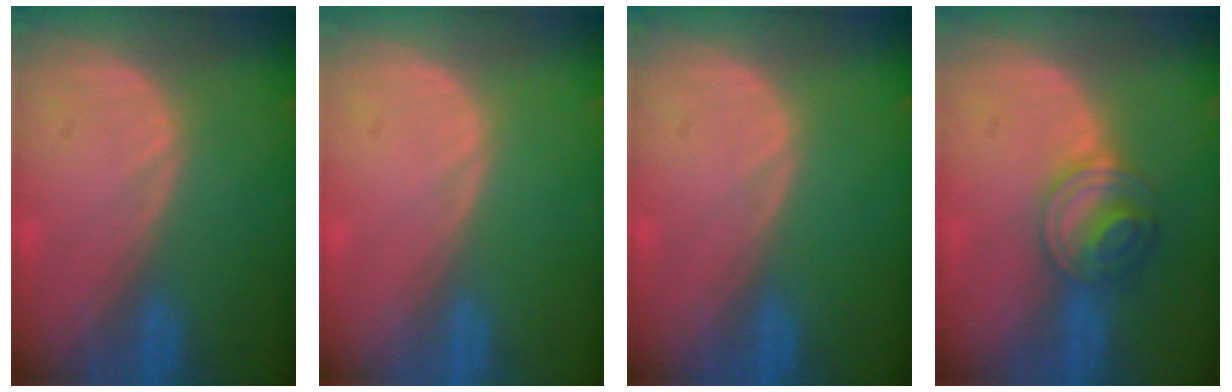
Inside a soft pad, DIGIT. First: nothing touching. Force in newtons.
{"total": 0.0}
{"total": 0.0}
{"total": 5.8, "press": 5.5, "slide": 1.9}